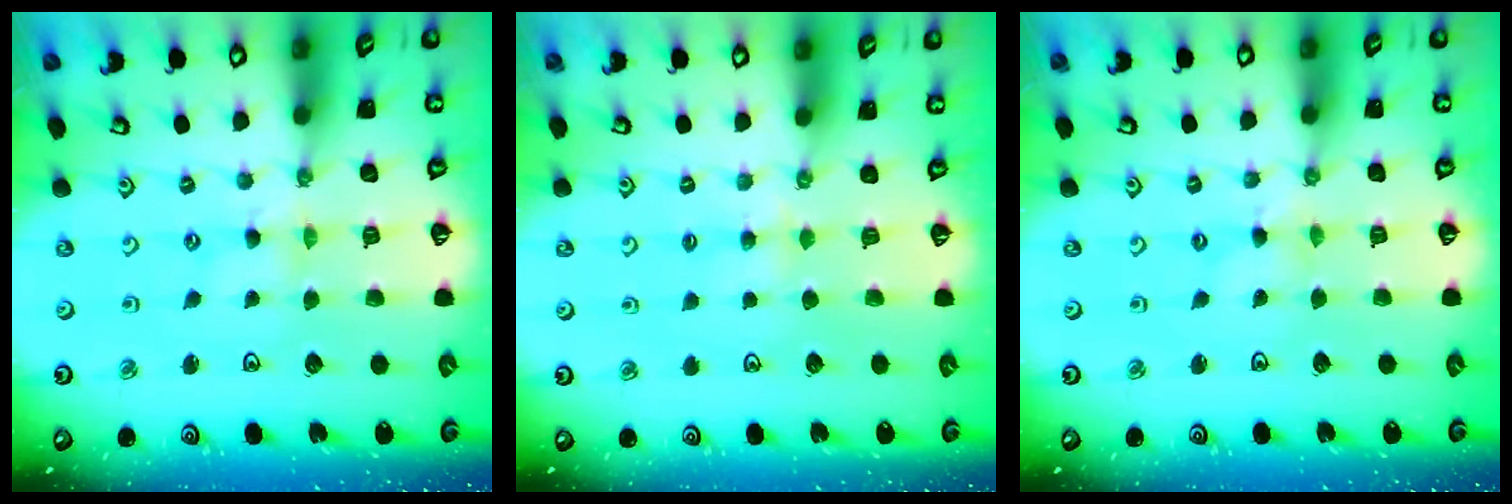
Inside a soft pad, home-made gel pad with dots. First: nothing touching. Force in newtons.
{"total": 4.2, "press": 4.1, "slide": 0.7}
{"total": 0.0}